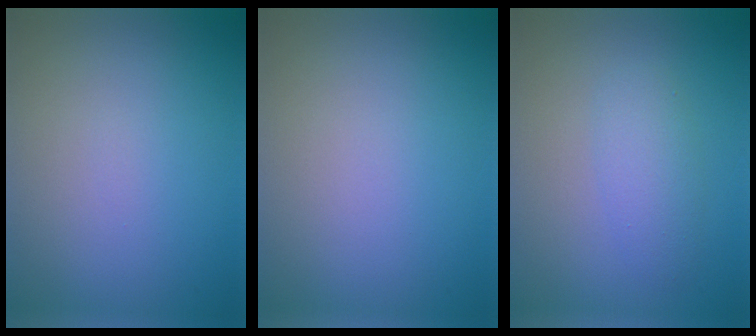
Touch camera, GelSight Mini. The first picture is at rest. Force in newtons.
{"total": 0.0}
{"total": 2.4, "press": 2.4, "slide": 0.0}